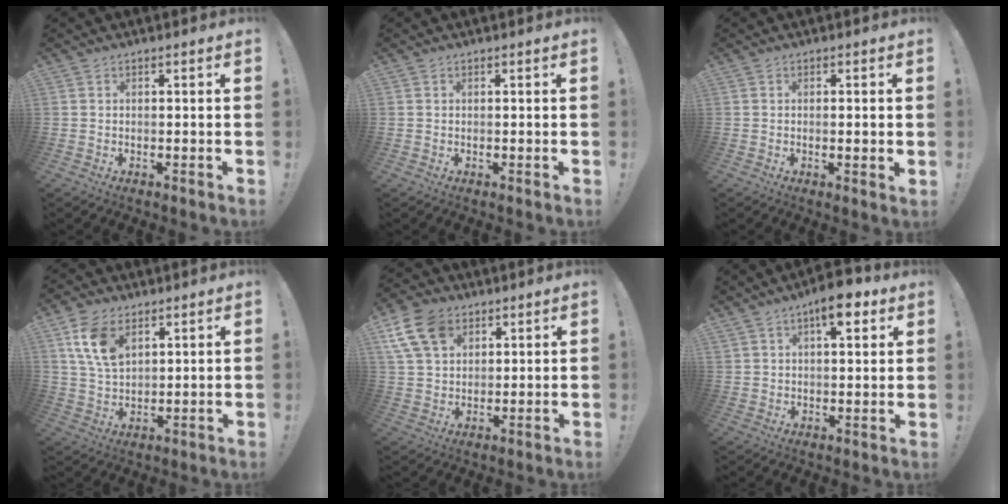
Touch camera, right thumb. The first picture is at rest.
{"total": 0.0}
{"total": 1.8, "force": [0.1, 0.3, 1.7], "torque": [-0.027, -0.001, 0.003]}
{"total": 11.4, "force": [5.8, 6.7, 7.2], "torque": [-0.138, -0.010, 0.112]}
{"total": 13.2, "force": [6.5, 9.1, 7.0], "torque": [-0.125, -0.026, 0.130]}
{"total": 10.7, "force": [6.2, 6.2, 6.2], "torque": [-0.070, -0.035, 0.110]}